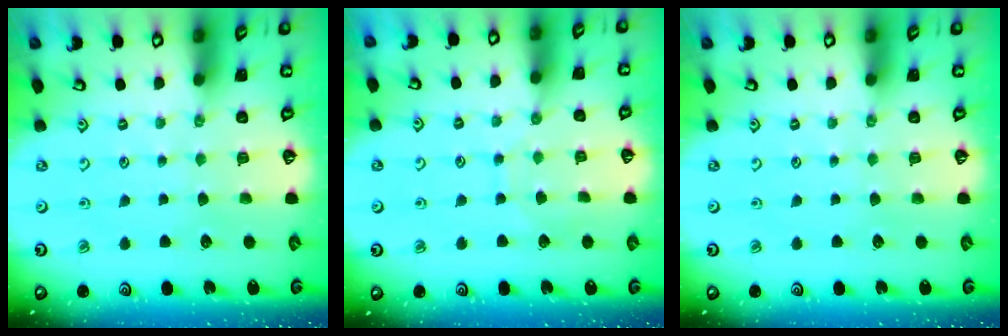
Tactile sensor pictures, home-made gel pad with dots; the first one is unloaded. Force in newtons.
{"total": 5.1, "press": 5.1, "slide": 0.4}
{"total": 0.0}